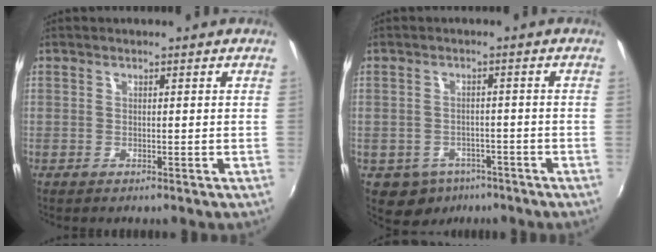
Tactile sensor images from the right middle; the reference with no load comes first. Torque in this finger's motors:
{"motor_torque": [0.19, -0.18, 0.05, 0.00]}